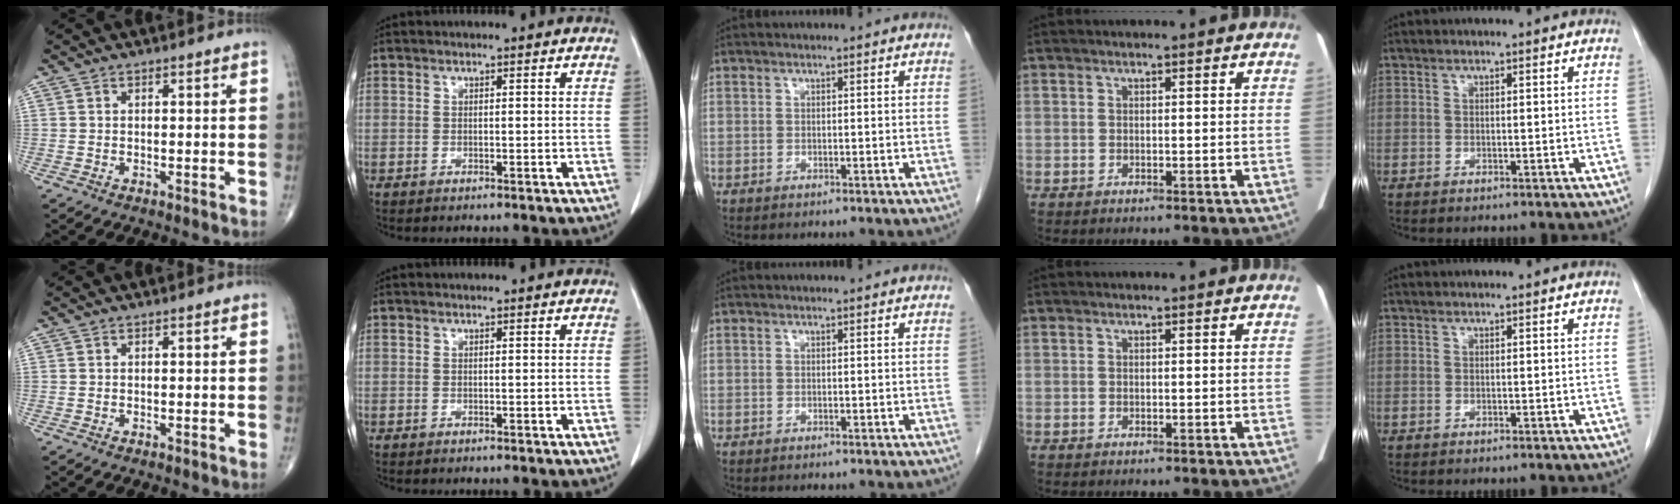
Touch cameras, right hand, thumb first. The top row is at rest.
{}